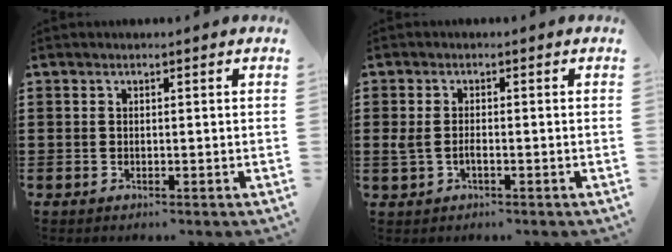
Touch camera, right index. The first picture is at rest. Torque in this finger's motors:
{"motor_torque": [0.15, 0.33, 0.03, 0.00]}